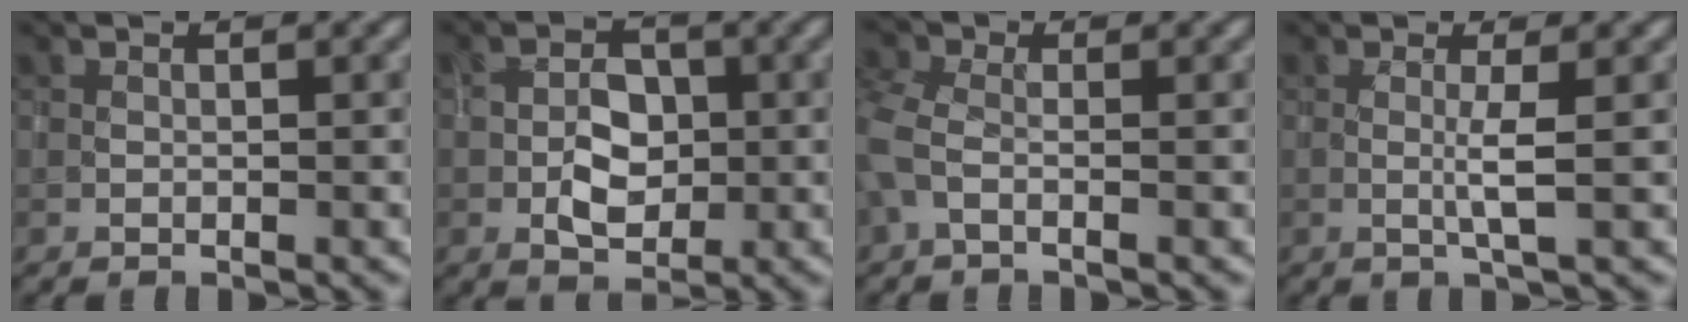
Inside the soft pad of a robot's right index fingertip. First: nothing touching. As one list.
[{"total": 4.2, "force": [-0.6, 2.8, 3.1], "torque": [-0.051, 0.001, -0.011]}, {"total": 2.9, "force": [-0.5, 1.7, 2.3], "torque": [-0.069, 0.003, -0.023]}, {"total": 2.0, "force": [0.1, 0.0, 2.0], "torque": [-0.044, -0.002, 0.000]}]